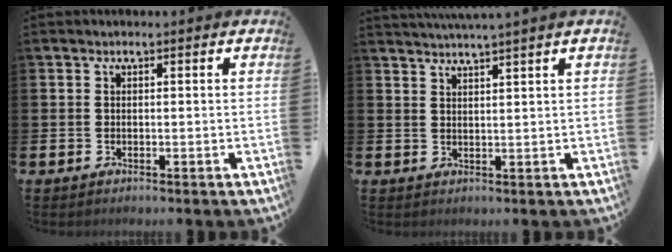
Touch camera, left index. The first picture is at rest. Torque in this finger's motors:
{"motor_torque": [0.92, -1.22, 0.64, 0.11]}